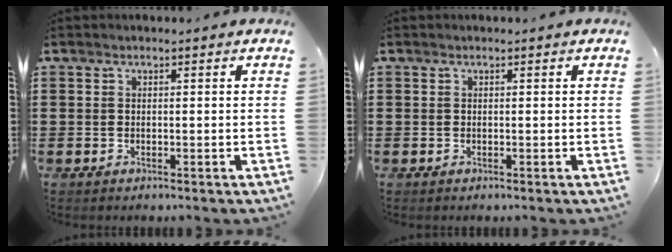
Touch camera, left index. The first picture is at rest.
{"total": 0.0}